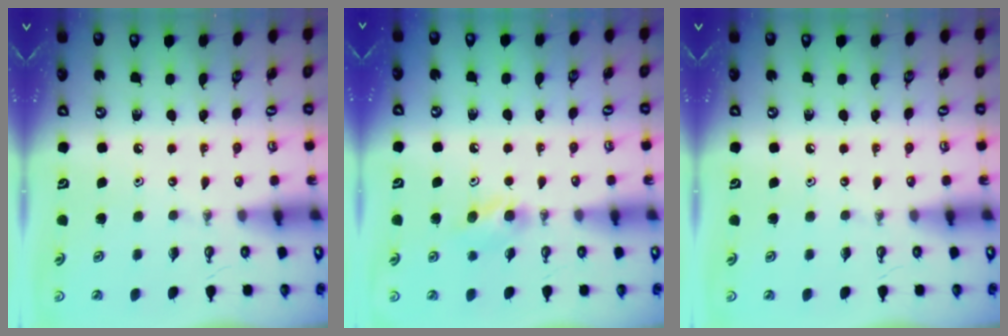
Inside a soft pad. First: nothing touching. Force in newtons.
{"total": 5.8, "press": 5.7, "slide": 0.8}
{"total": 0.0}